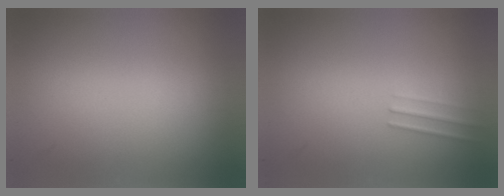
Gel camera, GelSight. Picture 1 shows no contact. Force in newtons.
{"total": 1.0}